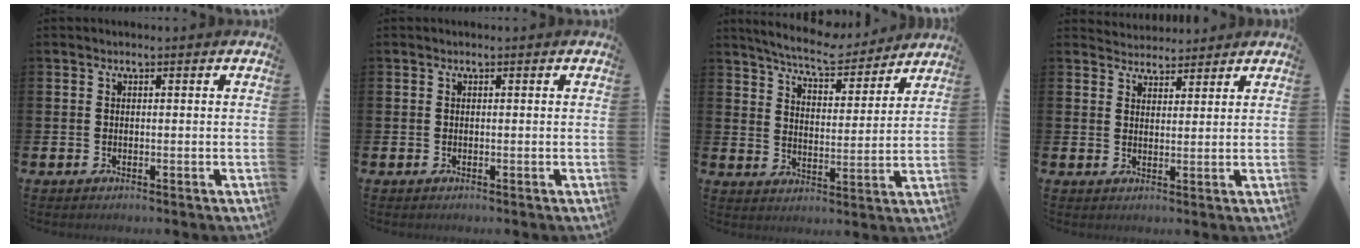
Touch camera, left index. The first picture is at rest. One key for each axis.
{"total": 0.0}
{"total": 7.3, "fx": 6.9, "fy": 1.0, "fz": 2.1, "tx": -0.061, "ty": -0.043, "tz": 0.119}
{"total": 3.4, "fx": 3.2, "fy": 0.9, "fz": -0.5, "tx": 0.005, "ty": -0.016, "tz": 0.059}